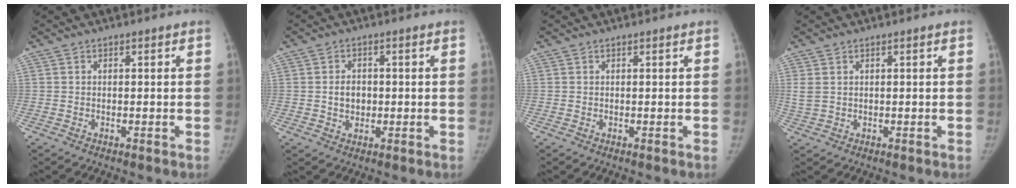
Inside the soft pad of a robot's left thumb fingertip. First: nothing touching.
{"total": 3.6, "force": [-0.2, 2.8, 2.2], "torque": [-0.025, 0.002, -0.003]}
{"total": 0.0}
{"total": 2.3, "force": [0.7, 1.6, 1.4], "torque": [-0.043, 0.004, 0.022]}